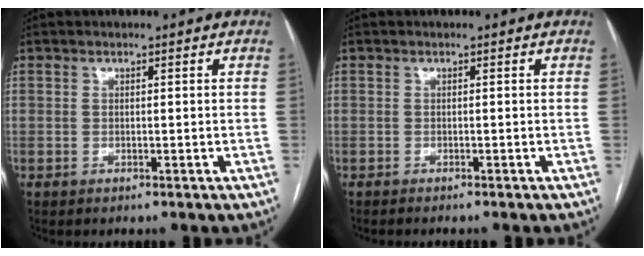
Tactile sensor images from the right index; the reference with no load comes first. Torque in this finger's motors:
{"motor_torque": [0.03, 0.02, -0.03, 0.00]}